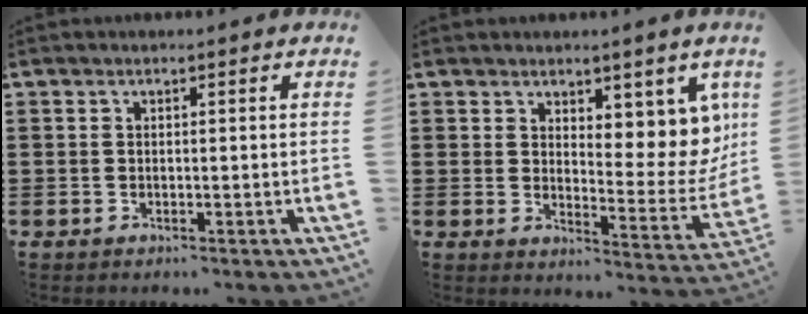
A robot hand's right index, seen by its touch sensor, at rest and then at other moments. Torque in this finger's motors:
{"motor_torque": [0.31, 0.39, 0.33, 0.06]}